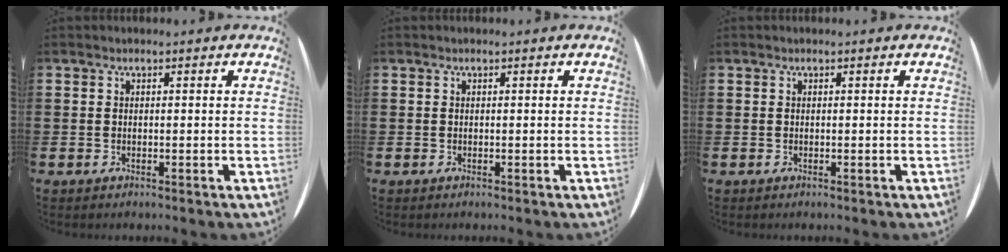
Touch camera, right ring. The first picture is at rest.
{"total": 0.0}
{"total": 0.0}